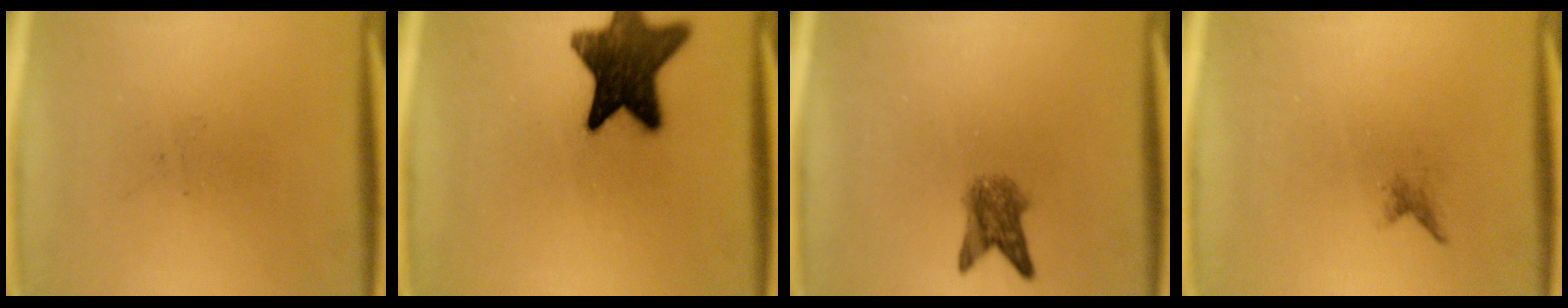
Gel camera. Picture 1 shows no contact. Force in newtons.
{"total": 14.9}
{"total": 3.9}
{"total": 0.7}